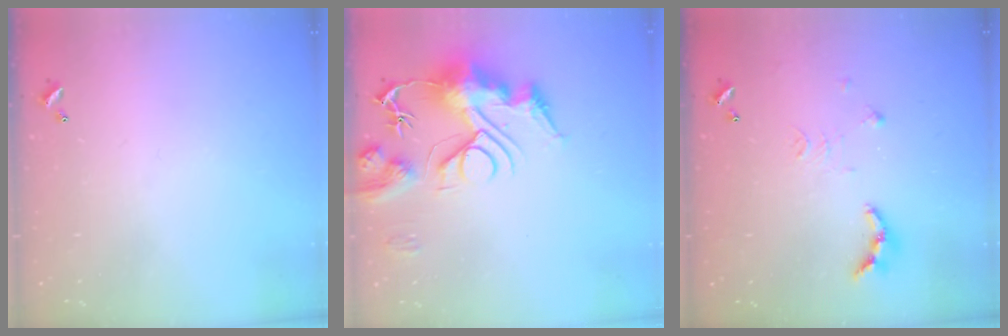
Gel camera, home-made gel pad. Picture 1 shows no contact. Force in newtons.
{"total": 15.0, "press": 14.9, "slide": 1.9}
{"total": 9.3, "press": 9.2, "slide": 0.9}